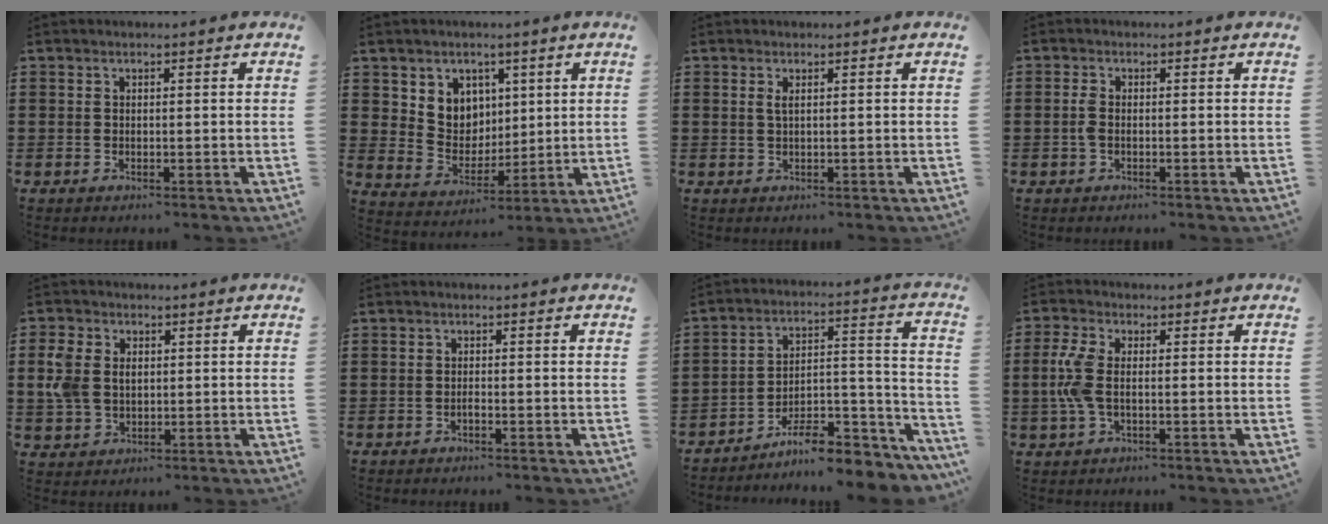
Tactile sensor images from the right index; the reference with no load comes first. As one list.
[{"total": 6.1, "force": [2.9, 5.3, 0.3], "torque": [-0.033, -0.006, 0.054]}, {"total": 1.1, "force": [0.3, 0.2, 1.0], "torque": [-0.021, 0.002, 0.005]}, {"total": 1.7, "force": [-0.4, 0.6, 1.5], "torque": [-0.036, -0.002, -0.010]}, {"total": 4.9, "force": [0.6, 3.8, 3.0], "torque": [-0.081, 0.010, 0.004]}, {"total": 0.8, "force": [-0.5, 0.0, 0.5], "torque": [-0.011, -0.004, -0.009]}, {"total": 8.9, "force": [-7.7, 2.1, 4.0], "torque": [-0.049, 0.025, -0.141]}, {"total": 5.6, "force": [-0.4, 2.6, 5.0], "torque": [-0.131, -0.008, -0.017]}]